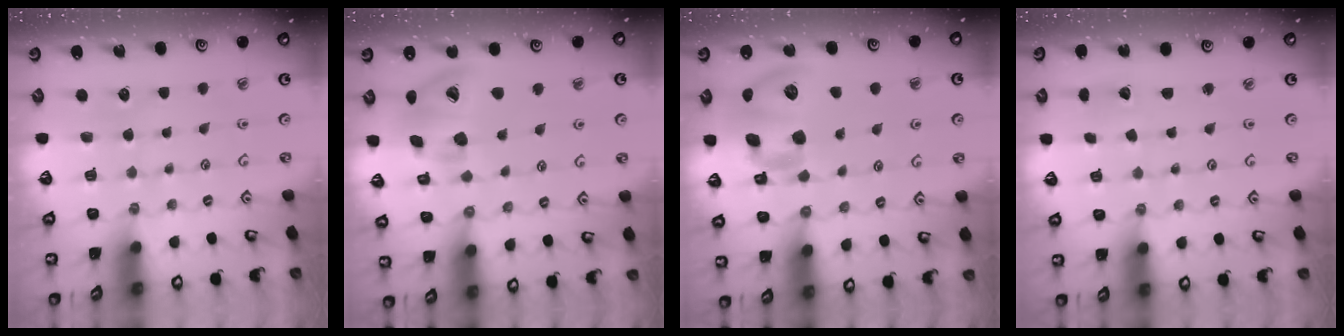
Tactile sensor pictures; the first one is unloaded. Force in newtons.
{"total": 16.2, "press": 16.0, "slide": 2.5}
{"total": 15.4, "press": 15.2, "slide": 2.4}
{"total": 1.8, "press": 1.8, "slide": 0.1}